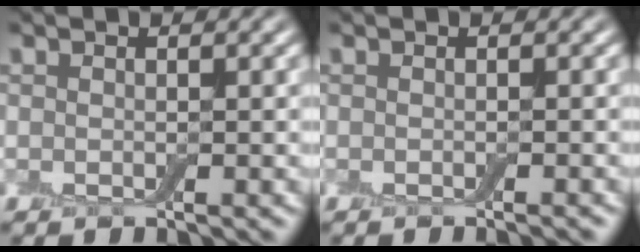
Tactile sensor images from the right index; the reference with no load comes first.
{"total": 0.7, "force": [-0.5, 0.1, 0.5], "torque": [-0.002, 0.001, -0.010]}